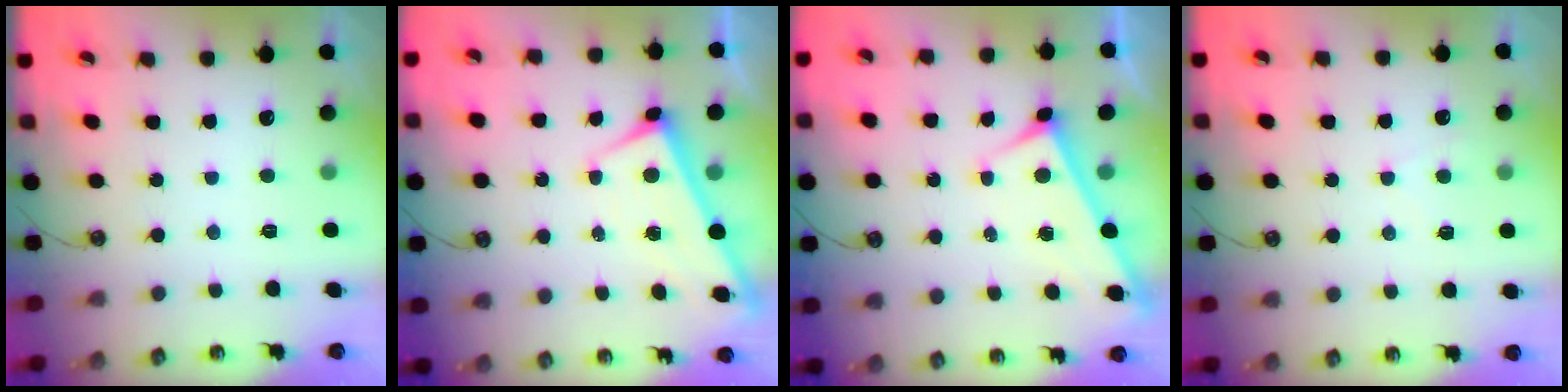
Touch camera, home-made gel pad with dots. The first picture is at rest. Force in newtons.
{"total": 1.2, "press": 1.2, "slide": 0.1}
{"total": 3.7, "press": 3.7, "slide": 0.2}
{"total": 1.8, "press": 1.7, "slide": 0.4}